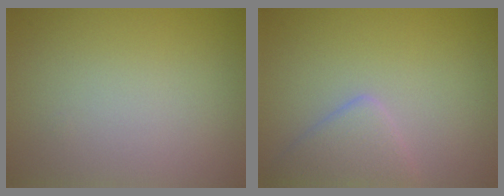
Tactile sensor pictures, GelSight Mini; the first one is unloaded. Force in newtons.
{"total": 2.8, "press": 2.8, "slide": 0.2}